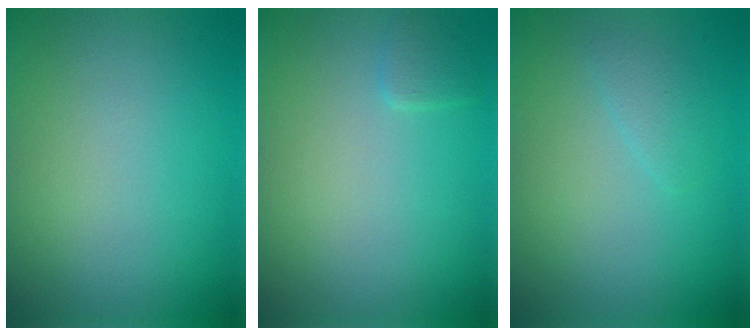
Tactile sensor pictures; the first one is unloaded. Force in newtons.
{"total": 0.9, "press": 0.9, "slide": 0.1}
{"total": 1.1, "press": 1.1, "slide": 0.1}